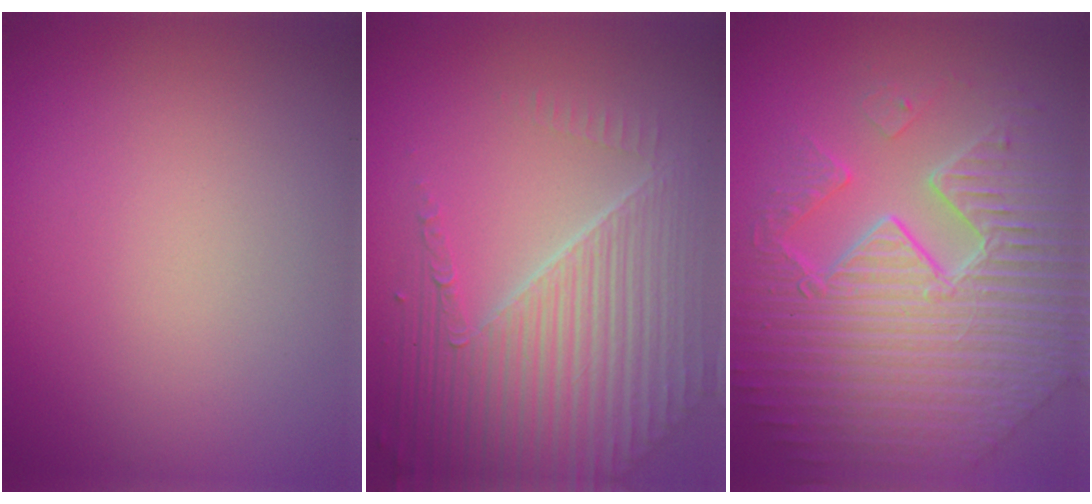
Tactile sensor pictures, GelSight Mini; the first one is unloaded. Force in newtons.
{"total": 7.6, "press": 5.4, "slide": 5.3}
{"total": 11.2, "press": 7.1, "slide": 8.6}